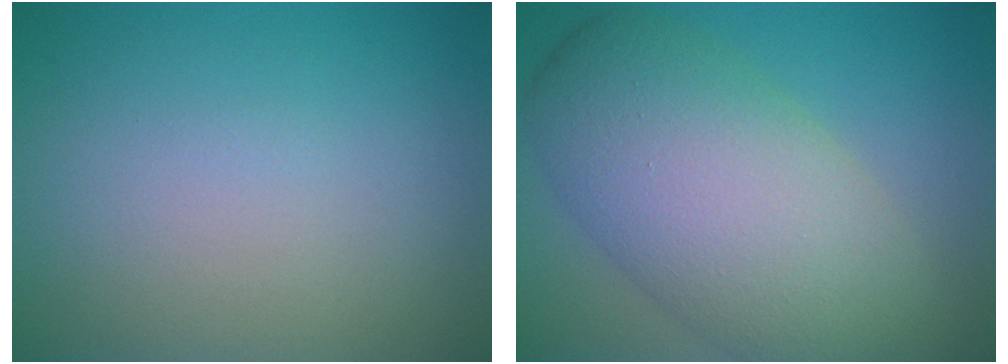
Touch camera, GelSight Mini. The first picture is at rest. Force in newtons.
{"total": 10.5, "press": 10.5, "slide": 0.9}